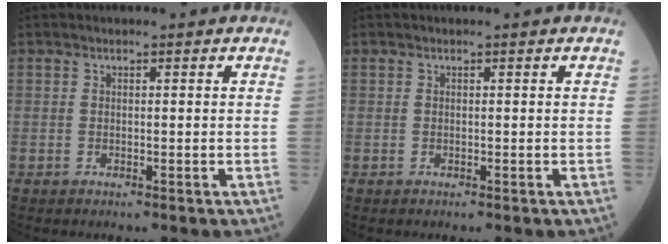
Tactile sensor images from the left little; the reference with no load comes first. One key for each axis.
{"total": 0.0}